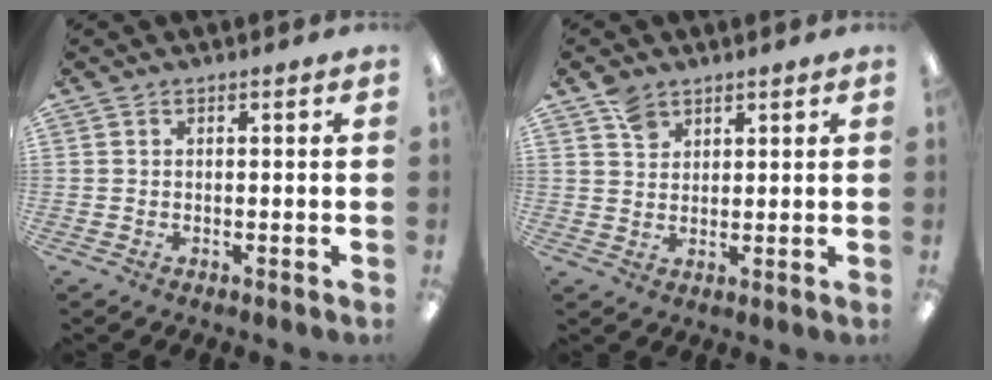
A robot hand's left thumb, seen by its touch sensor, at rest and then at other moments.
{"total": 4.4, "force": [3.1, 2.8, 1.5], "torque": [-0.021, -0.009, 0.057]}